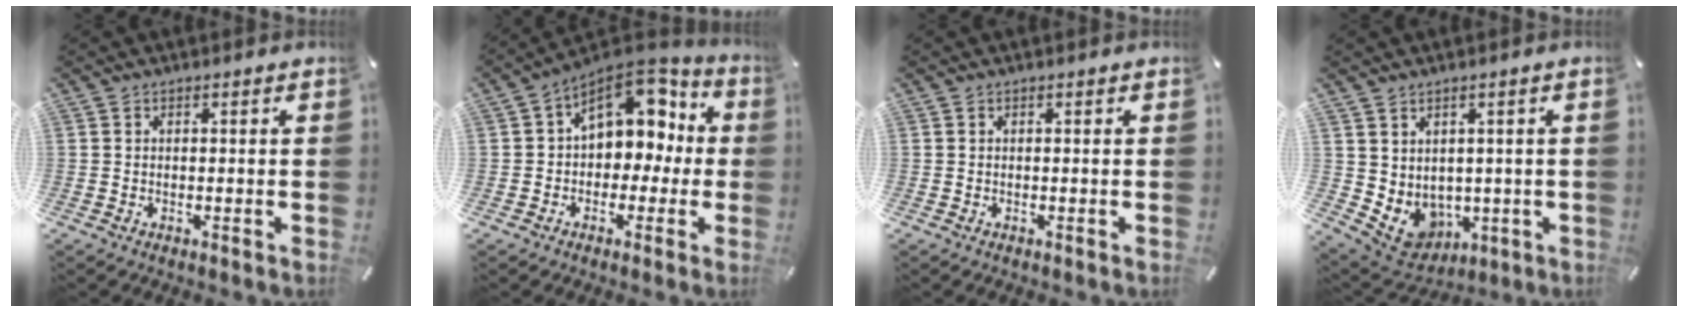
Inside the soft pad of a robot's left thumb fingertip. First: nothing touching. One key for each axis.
{"total": 12.1, "fx": 4.0, "fy": 9.3, "fz": 6.7, "tx": -0.088, "ty": -0.024, "tz": 0.076}
{"total": 0.0}
{"total": 6.4, "fx": 1.5, "fy": 6.1, "fz": 1.6, "tx": -0.059, "ty": -0.030, "tz": 0.036}